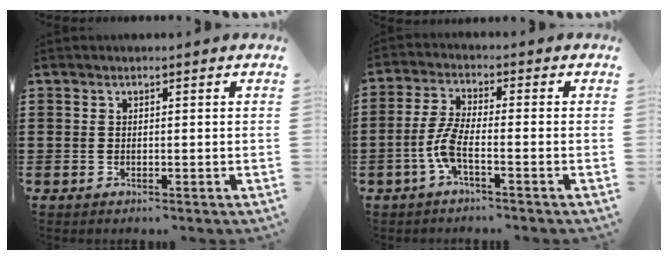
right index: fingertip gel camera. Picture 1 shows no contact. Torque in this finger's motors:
{"motor_torque": [2.14, 0.00, 0.58, 0.19]}